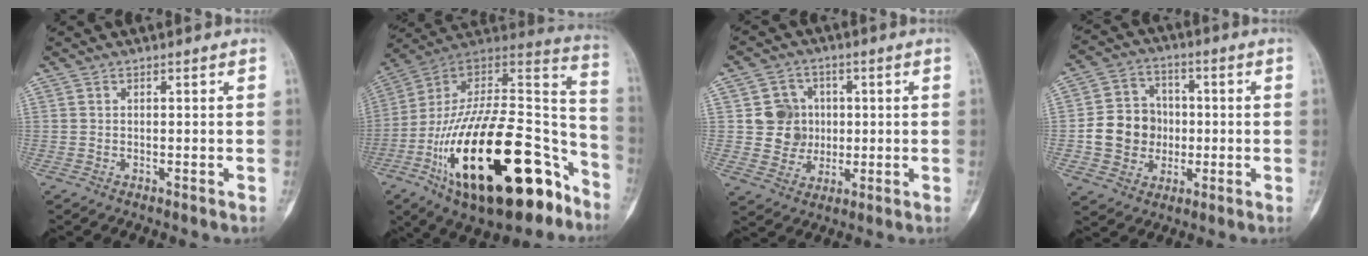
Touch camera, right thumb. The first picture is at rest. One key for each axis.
{"total": 35.7, "fx": -16.7, "fy": 15.6, "fz": 27.4, "tx": -0.411, "ty": 0.067, "tz": -0.265}
{"total": 8.2, "fx": 1.0, "fy": 7.9, "fz": 2.1, "tx": 0.007, "ty": 0.007, "tz": 0.021}
{"total": 11.5, "fx": -1.2, "fy": 10.2, "fz": 5.0, "tx": -0.052, "ty": 0.020, "tz": -0.023}